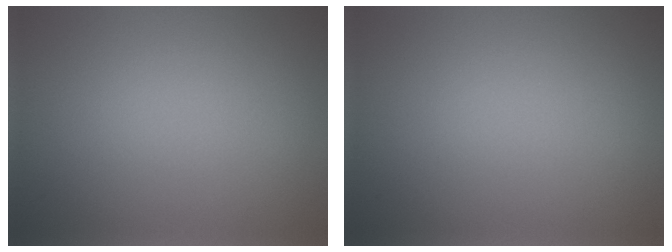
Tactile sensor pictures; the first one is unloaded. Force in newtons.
{"total": 0.0}